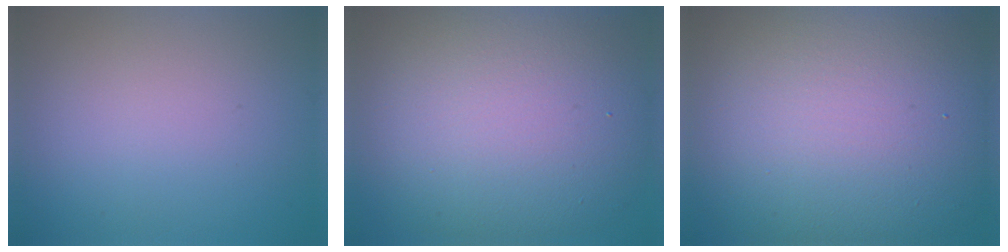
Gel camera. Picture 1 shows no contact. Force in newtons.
{"total": 12.9, "press": 12.9, "slide": 0.4}
{"total": 17.3, "press": 17.3, "slide": 1.2}